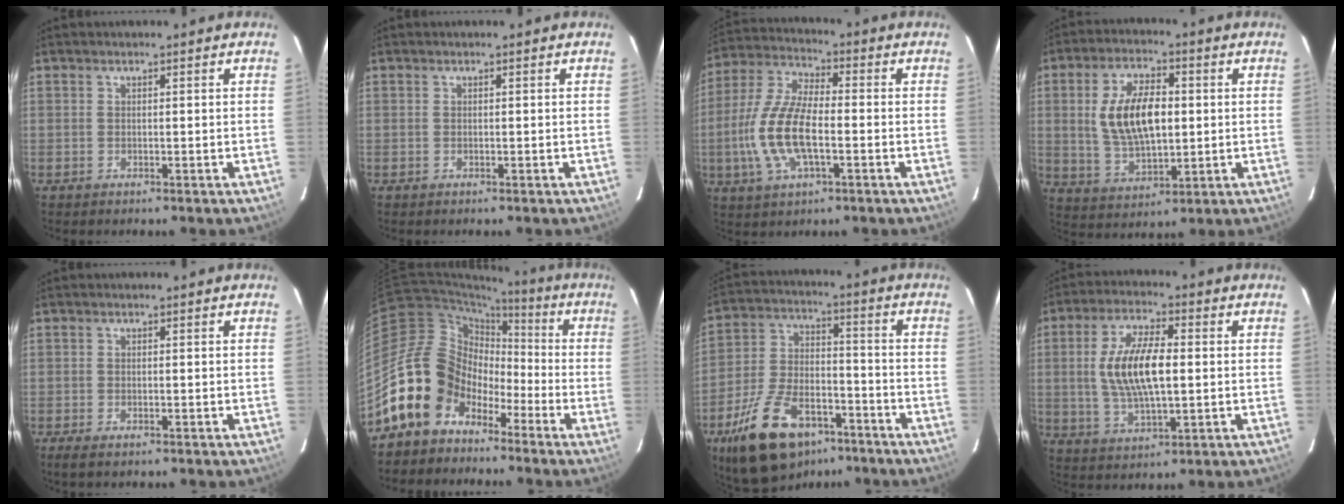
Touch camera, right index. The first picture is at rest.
{"total": 0.0}
{"total": 13.7, "force": [-3.0, 5.4, 12.3], "torque": [-0.267, 0.000, -0.062]}
{"total": 13.1, "force": [1.3, 6.6, 11.2], "torque": [-0.215, 0.007, 0.033]}
{"total": 2.3, "force": [-1.6, 0.6, 1.5], "torque": [-0.034, -0.006, -0.028]}
{"total": 14.1, "force": [-7.5, 10.9, 4.9], "torque": [-0.111, 0.035, -0.134]}
{"total": 20.1, "force": [-12.7, 10.1, 11.9], "torque": [-0.239, -0.007, -0.208]}
{"total": 12.3, "force": [0.6, 5.0, 11.2], "torque": [-0.220, 0.006, 0.015]}